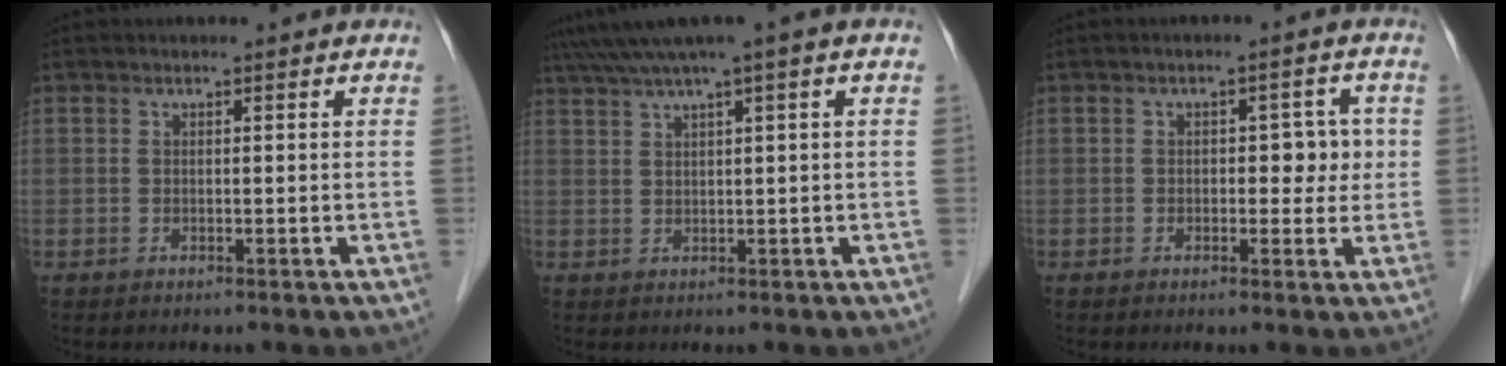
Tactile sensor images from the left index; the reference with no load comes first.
{"total": 5.6, "force": [3.5, -0.9, 4.3], "torque": [-0.084, 0.031, 0.064]}
{"total": 4.2, "force": [0.1, 2.5, 3.4], "torque": [-0.034, 0.016, 0.002]}